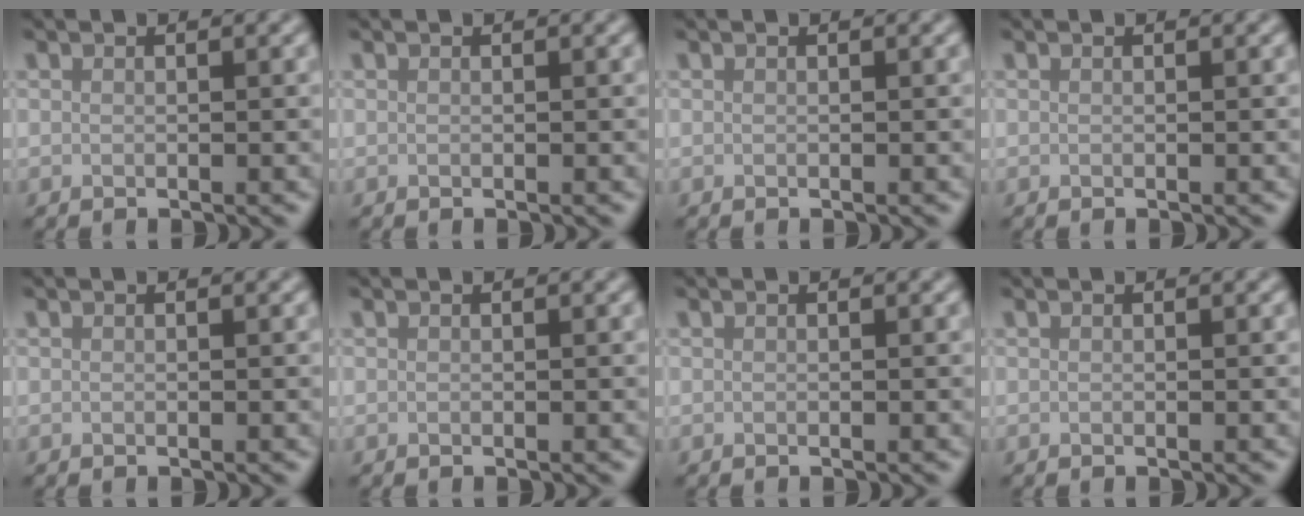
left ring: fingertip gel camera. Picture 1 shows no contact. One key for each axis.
{"total": 0.0}
{"total": 0.0}
{"total": 0.0}
{"total": 0.0}
{"total": 0.0}
{"total": 0.0}
{"total": 0.0}